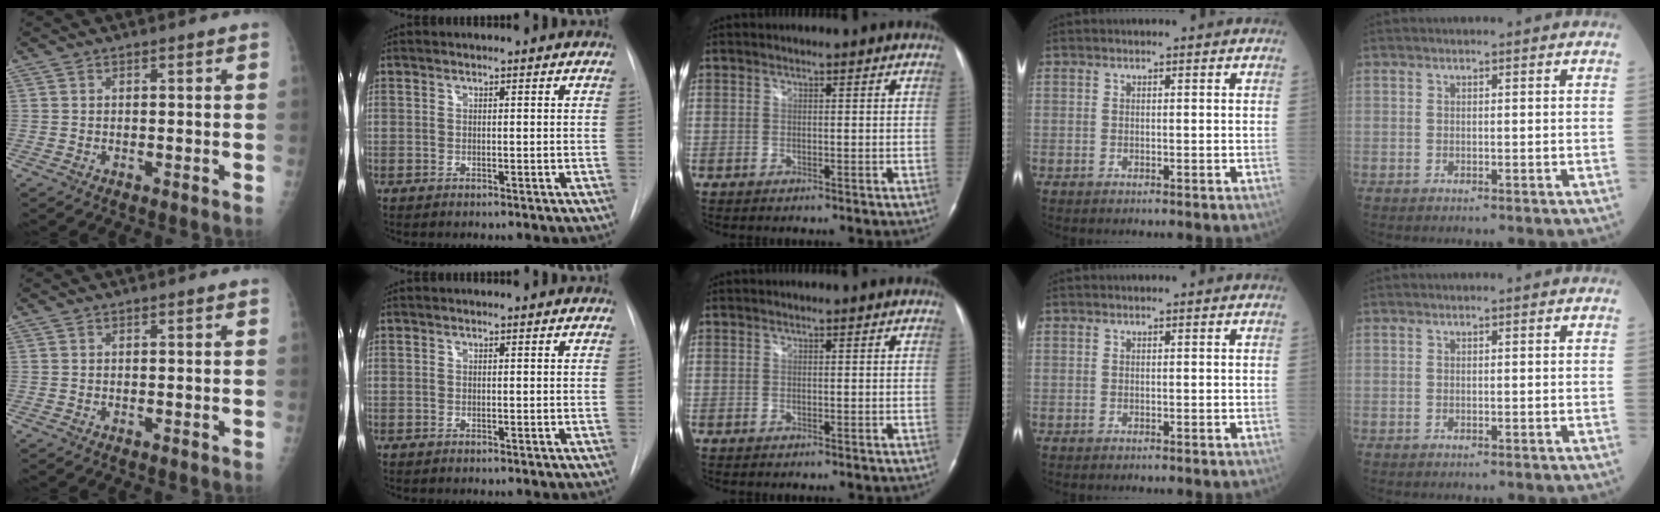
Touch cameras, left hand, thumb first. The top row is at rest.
{}